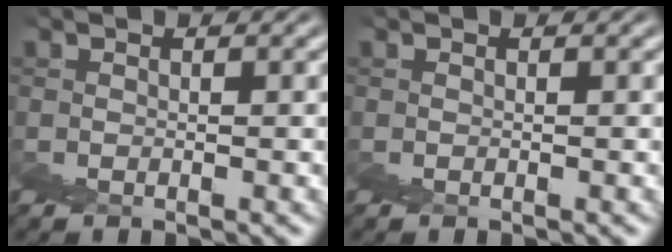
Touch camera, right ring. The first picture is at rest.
{"total": 0.0}